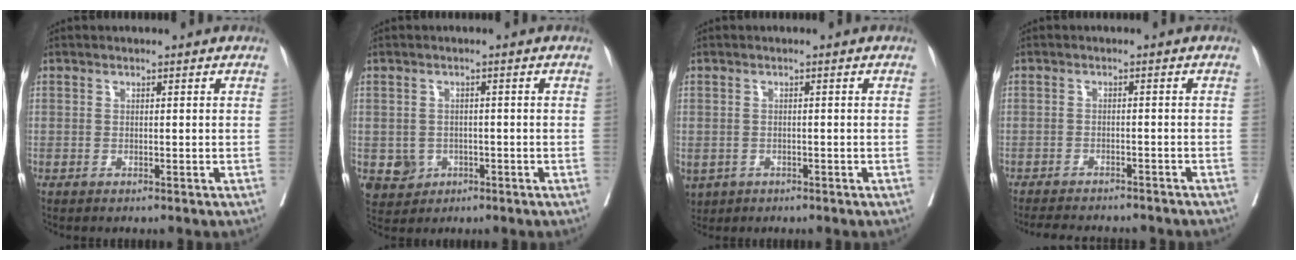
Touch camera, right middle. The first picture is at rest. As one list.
[{"total": 4.0, "force": [-1.2, 3.7, 0.8], "torque": [-0.008, 0.005, -0.011]}, {"total": 6.0, "force": [-2.8, 4.8, 2.2], "torque": [-0.063, -0.005, -0.038]}, {"total": 11.5, "force": [-10.3, 2.7, 4.4], "torque": [-0.065, -0.008, -0.127]}]